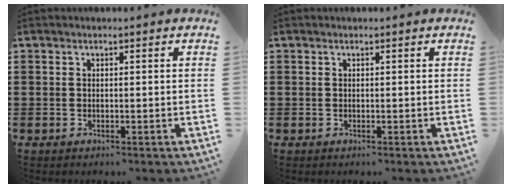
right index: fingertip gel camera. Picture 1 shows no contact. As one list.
[{"total": 0.0}]